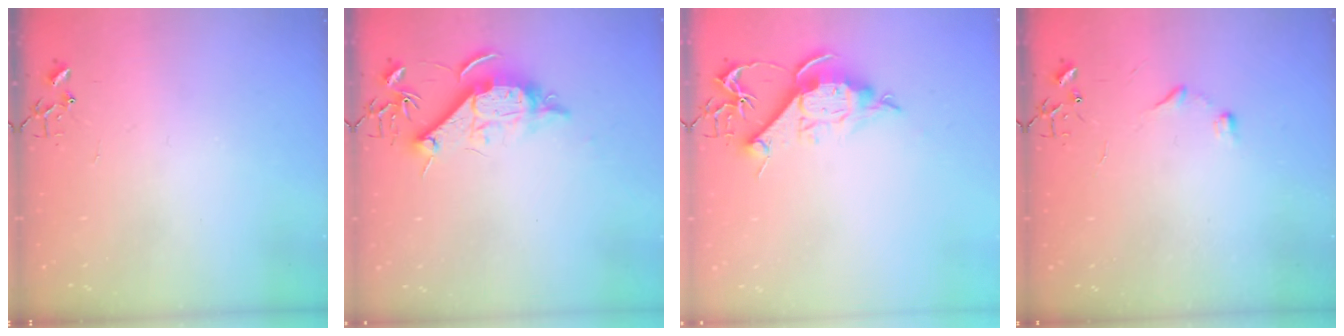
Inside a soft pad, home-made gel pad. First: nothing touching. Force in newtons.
{"total": 12.0, "press": 12.0, "slide": 0.6}
{"total": 10.6, "press": 10.6, "slide": 0.4}
{"total": 6.7, "press": 6.7, "slide": 0.7}